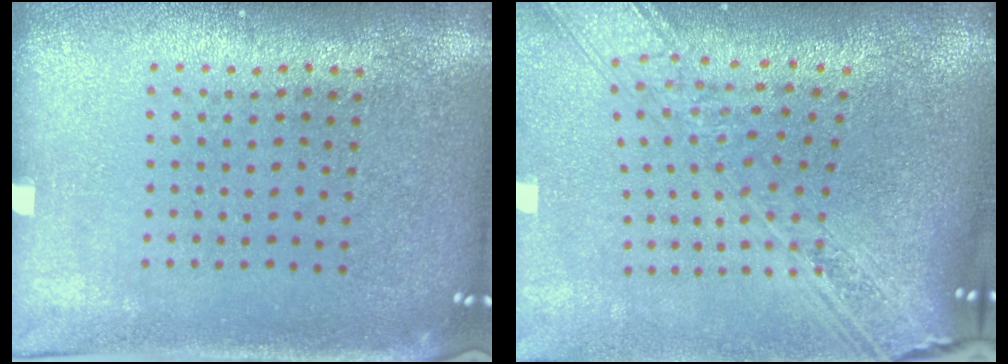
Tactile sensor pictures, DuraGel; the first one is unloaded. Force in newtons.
{"total": 3.5, "press": 2.6, "slide": 2.4}